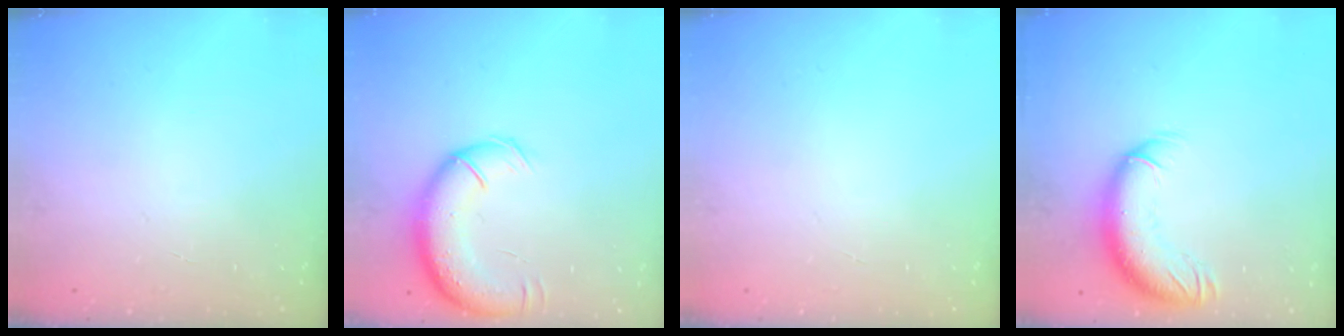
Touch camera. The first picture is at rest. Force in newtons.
{"total": 13.8, "press": 13.3, "slide": 3.7}
{"total": 0.0}
{"total": 13.0, "press": 12.6, "slide": 3.4}